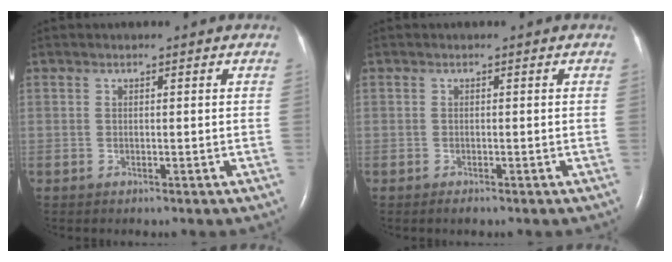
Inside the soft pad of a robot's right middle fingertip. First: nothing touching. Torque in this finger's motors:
{"motor_torque": [0.41, -0.18, -0.03, -0.01]}